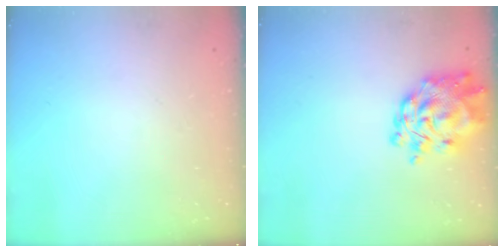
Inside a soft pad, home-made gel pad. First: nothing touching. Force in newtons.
{"total": 10.6, "press": 10.0, "slide": 3.5}